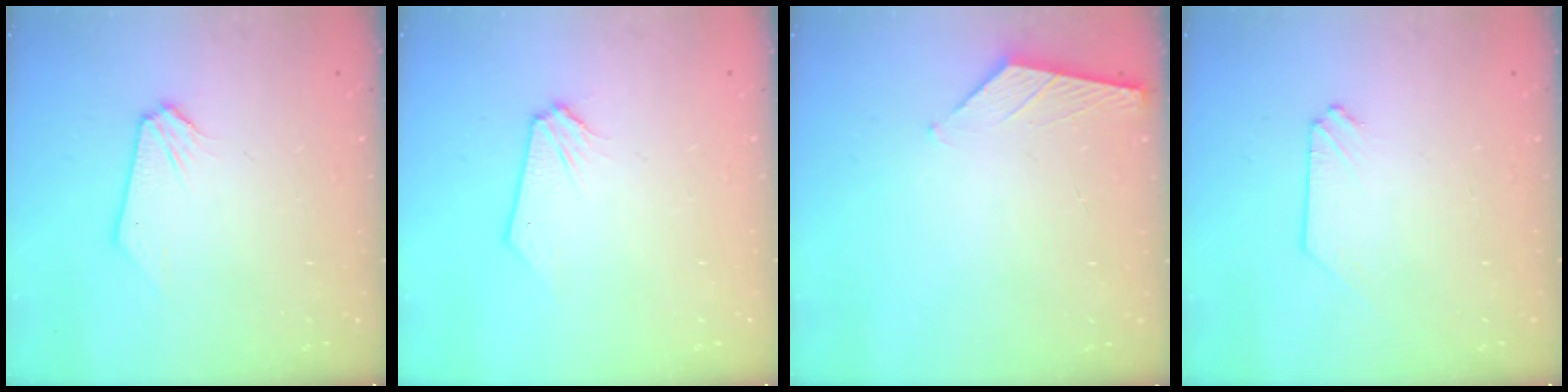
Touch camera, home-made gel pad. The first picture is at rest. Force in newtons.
{"total": 0.0}
{"total": 1.2, "press": 1.1, "slide": 0.2}
{"total": 0.0}